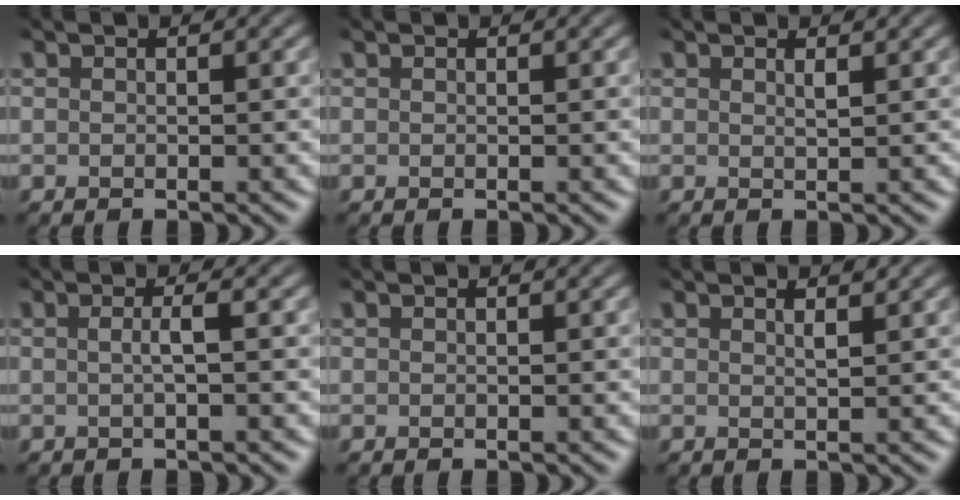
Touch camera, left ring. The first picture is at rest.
{"total": 0.0}
{"total": 0.7, "force": [0.5, 0.0, 0.5], "torque": [-0.007, -0.003, 0.009]}
{"total": 1.7, "force": [-0.1, 0.4, 1.7], "torque": [-0.028, 0.001, -0.005]}
{"total": 0.0}
{"total": 1.0, "force": [0.7, 0.1, 0.7], "torque": [-0.008, 0.000, 0.010]}